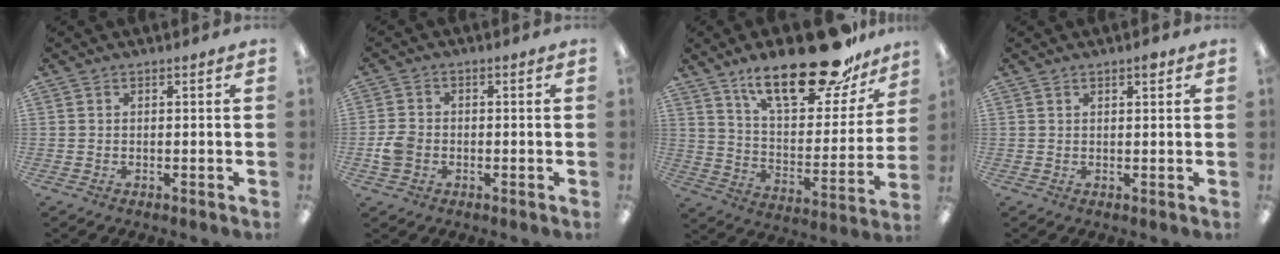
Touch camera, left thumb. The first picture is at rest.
{"total": 4.3, "force": [-1.2, 3.5, 2.2], "torque": [-0.043, 0.008, -0.023]}
{"total": 25.6, "force": [18.2, 9.2, 15.6], "torque": [-0.237, -0.108, 0.302]}
{"total": 2.2, "force": [1.4, 0.6, 1.5], "torque": [-0.024, 0.000, 0.022]}